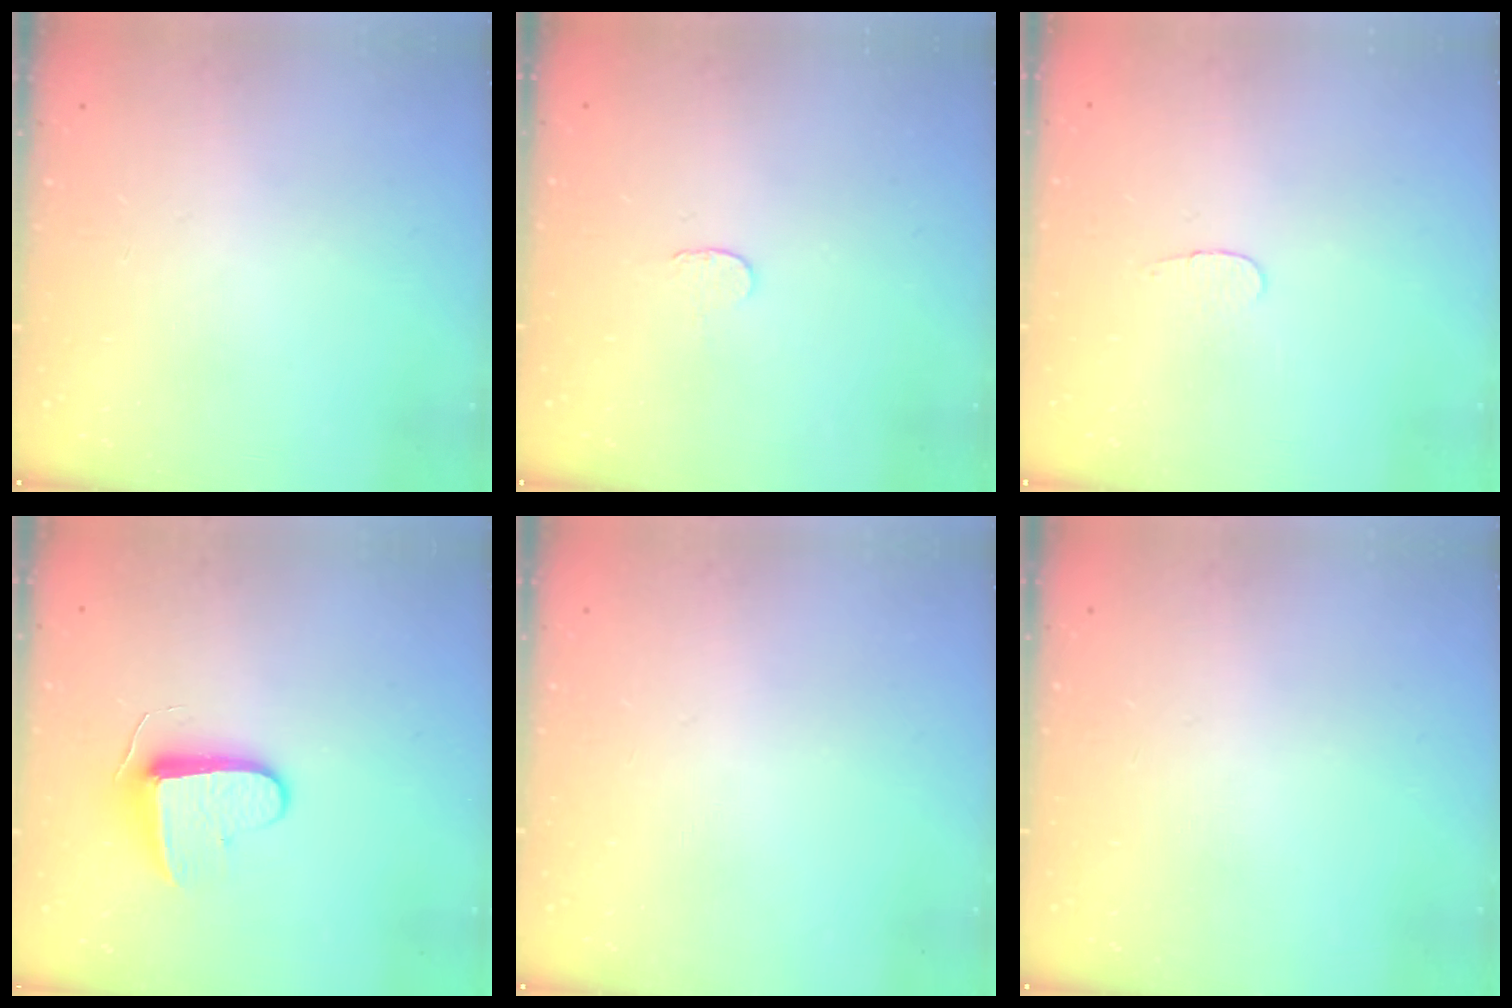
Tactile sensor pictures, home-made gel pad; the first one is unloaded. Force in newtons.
{"total": 3.2, "press": 3.1, "slide": 0.3}
{"total": 2.8, "press": 2.8, "slide": 0.3}
{"total": 8.7, "press": 8.7, "slide": 0.5}
{"total": 0.0}
{"total": 0.0}